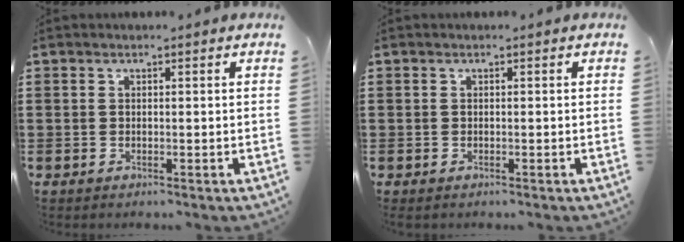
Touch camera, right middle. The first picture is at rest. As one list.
[{"total": 0.0}]